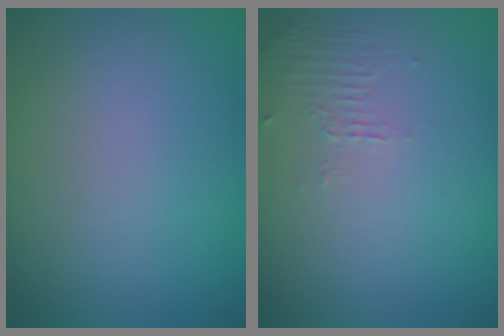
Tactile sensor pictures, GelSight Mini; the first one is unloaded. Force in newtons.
{"total": 1.1, "press": 0.2, "slide": 1.0}